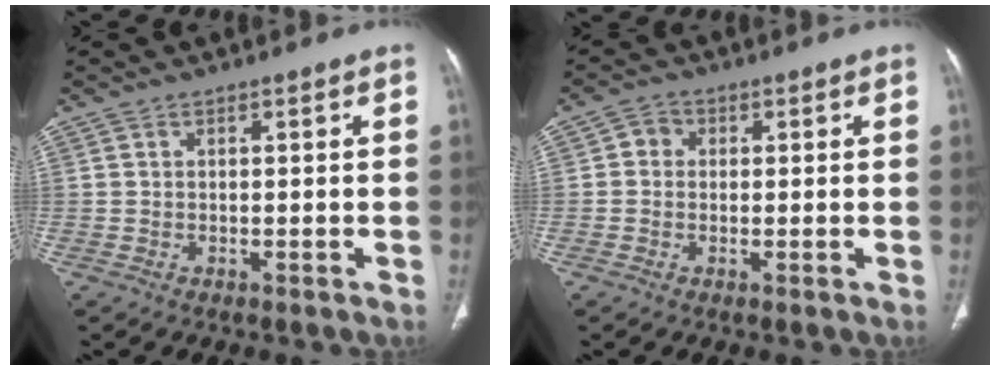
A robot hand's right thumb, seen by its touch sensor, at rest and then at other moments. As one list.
[{"total": 2.7, "force": [0.3, 2.4, 1.2], "torque": [-0.003, 0.007, -0.002]}]